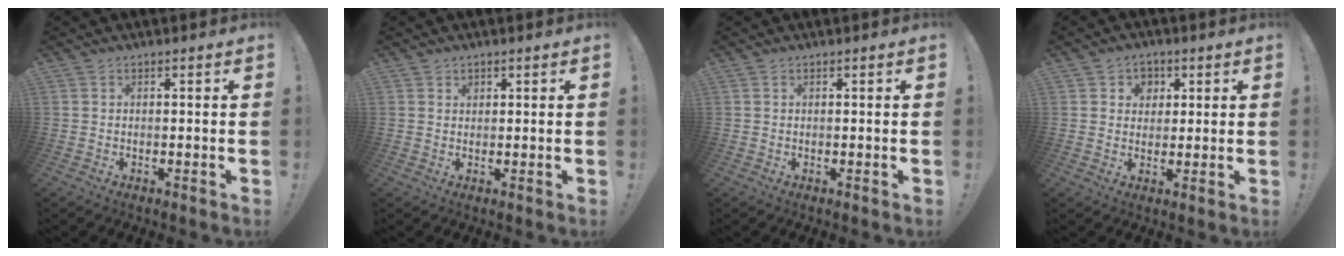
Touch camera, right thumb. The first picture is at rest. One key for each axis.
{"total": 1.4, "fx": 1.0, "fy": 1.0, "fz": 0.2, "tx": 0.012, "ty": -0.008, "tz": 0.015}
{"total": 0.0}
{"total": 5.3, "fx": 1.6, "fy": 5.0, "fz": 1.0, "tx": -0.004, "ty": -0.014, "tz": 0.029}